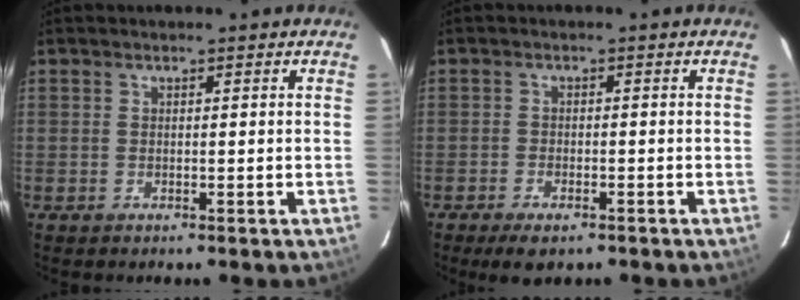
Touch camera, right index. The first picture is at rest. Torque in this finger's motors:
{"motor_torque": [0.43, -0.35, -0.01, 0.01]}